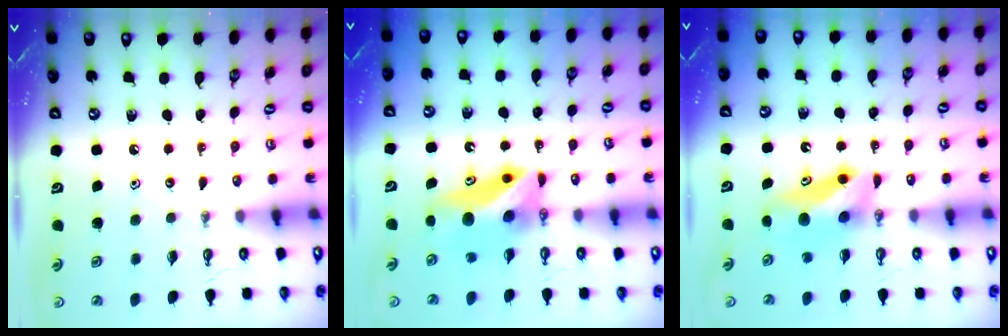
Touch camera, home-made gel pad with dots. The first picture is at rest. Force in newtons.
{"total": 9.4, "press": 7.4, "slide": 5.8}
{"total": 8.6, "press": 7.8, "slide": 3.6}